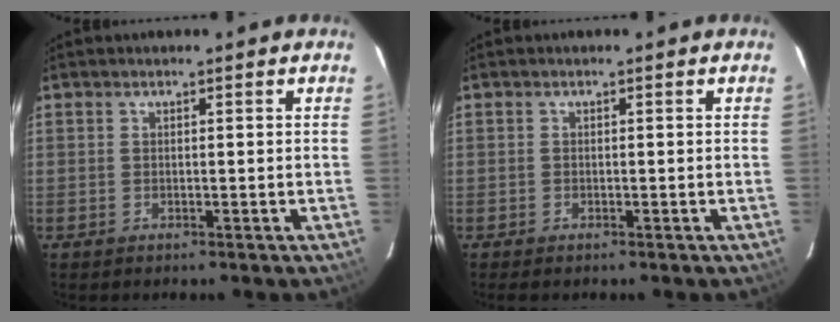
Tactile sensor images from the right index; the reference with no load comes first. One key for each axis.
{"total": 0.8, "fx": -0.7, "fy": 0.3, "fz": 0.3, "tx": -0.007, "ty": -0.002, "tz": -0.014}